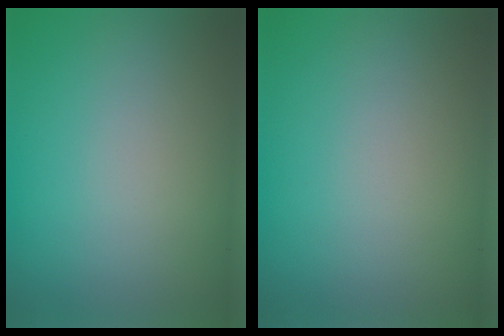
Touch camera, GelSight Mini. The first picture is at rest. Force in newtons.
{"total": 0.0}